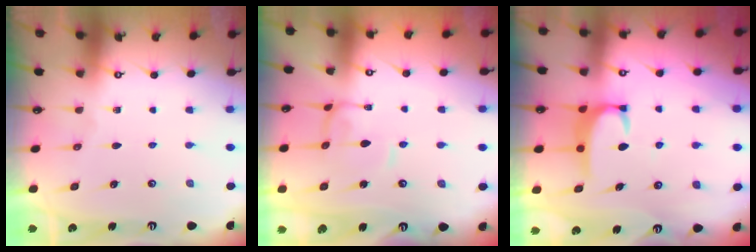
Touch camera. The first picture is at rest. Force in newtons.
{"total": 0.9, "press": 0.9, "slide": 0.4}
{"total": 2.7, "press": 2.7, "slide": 0.3}